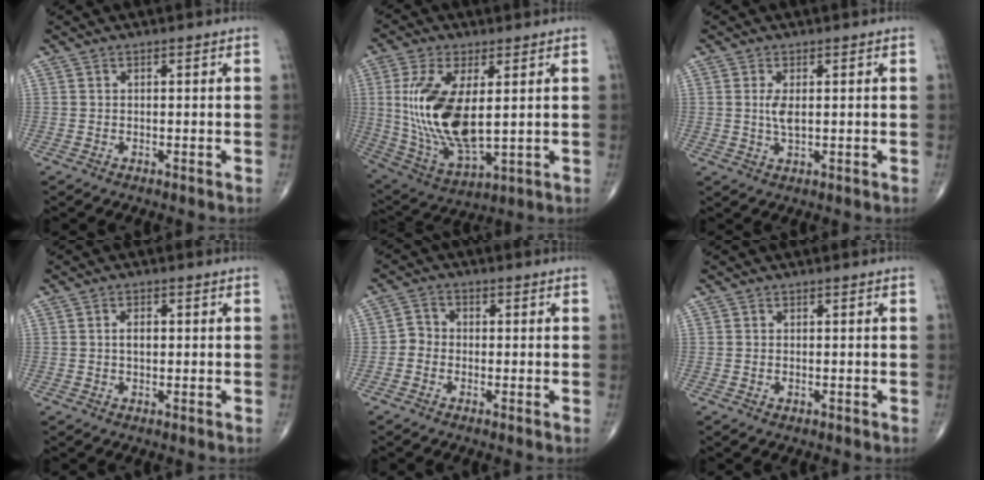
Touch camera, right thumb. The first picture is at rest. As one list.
[{"total": 17.7, "force": [2.1, 8.0, 15.7], "torque": [-0.319, -0.021, 0.055]}, {"total": 5.0, "force": [0.6, 2.0, 4.5], "torque": [-0.095, -0.010, 0.017]}, {"total": 2.6, "force": [0.2, 1.5, 2.1], "torque": [-0.034, 0.002, 0.003]}, {"total": 3.0, "force": [-0.9, 2.6, 1.2], "torque": [-0.006, 0.012, -0.029]}, {"total": 0.8, "force": [-0.2, 0.5, 0.6], "torque": [-0.012, 0.001, -0.001]}]